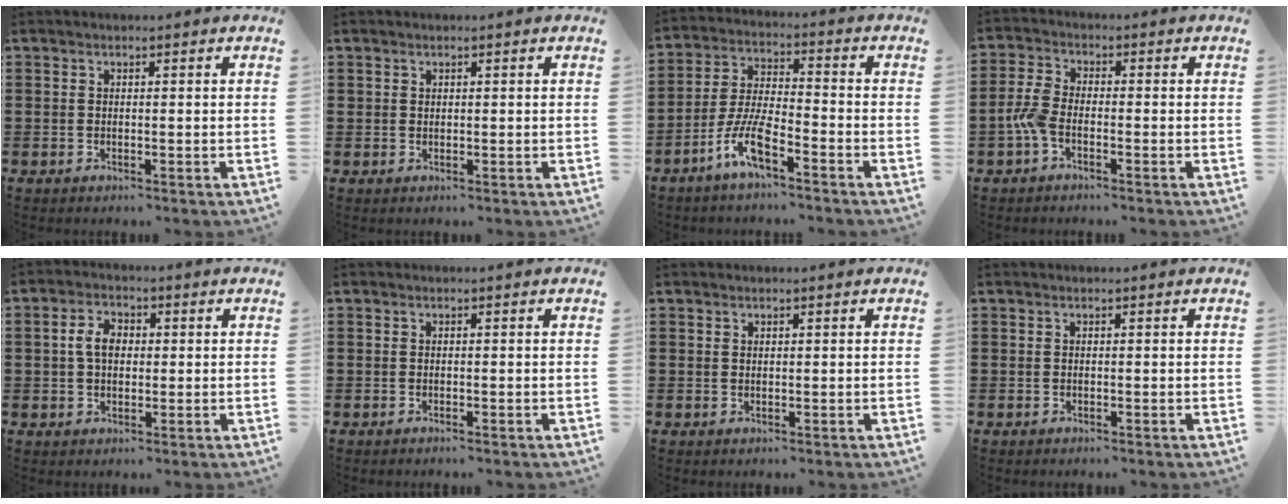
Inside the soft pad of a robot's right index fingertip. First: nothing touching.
{"total": 0.7, "force": [0.5, 0.5, 0.1], "torque": [-0.003, 0.003, 0.009]}
{"total": 7.5, "force": [-5.1, 1.5, 5.3], "torque": [-0.125, -0.006, -0.101]}
{"total": 4.0, "force": [-1.8, 1.7, 3.2], "torque": [-0.090, -0.005, -0.043]}
{"total": 4.4, "force": [0.4, 3.0, 3.3], "torque": [-0.078, 0.011, 0.001]}
{"total": 0.0}
{"total": 0.5, "force": [0.4, 0.3, 0.1], "torque": [-0.002, 0.001, 0.008]}
{"total": 0.0}